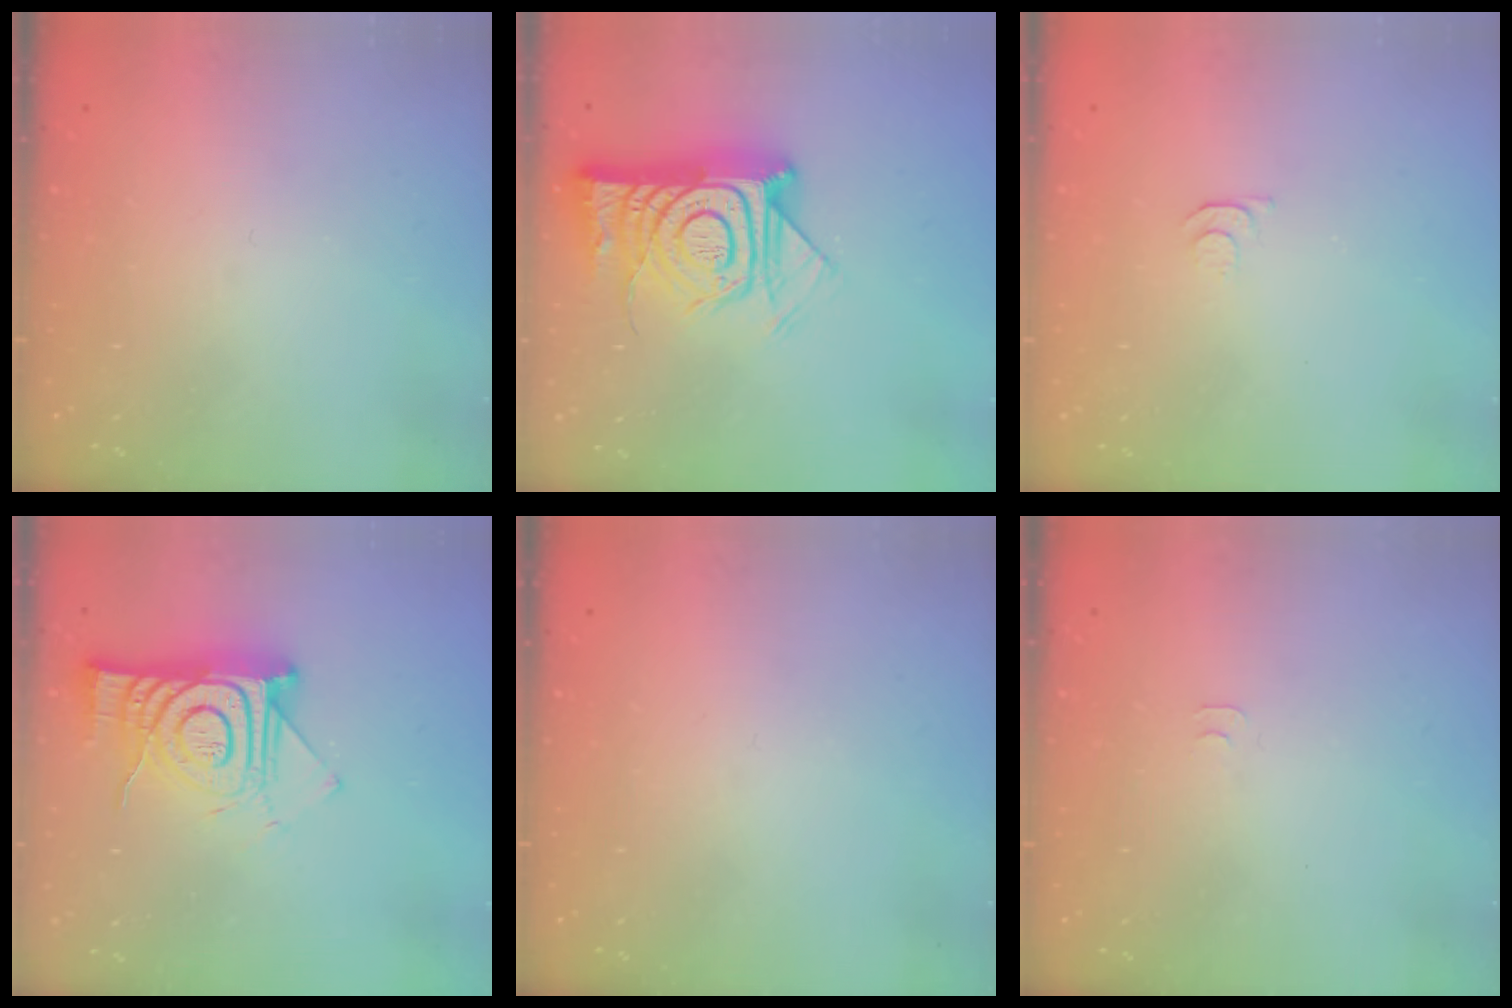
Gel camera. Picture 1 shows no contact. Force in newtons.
{"total": 16.9, "press": 16.9, "slide": 1.2}
{"total": 3.8, "press": 3.7, "slide": 0.7}
{"total": 14.7, "press": 14.6, "slide": 1.2}
{"total": 0.0}
{"total": 3.1, "press": 3.0, "slide": 0.5}